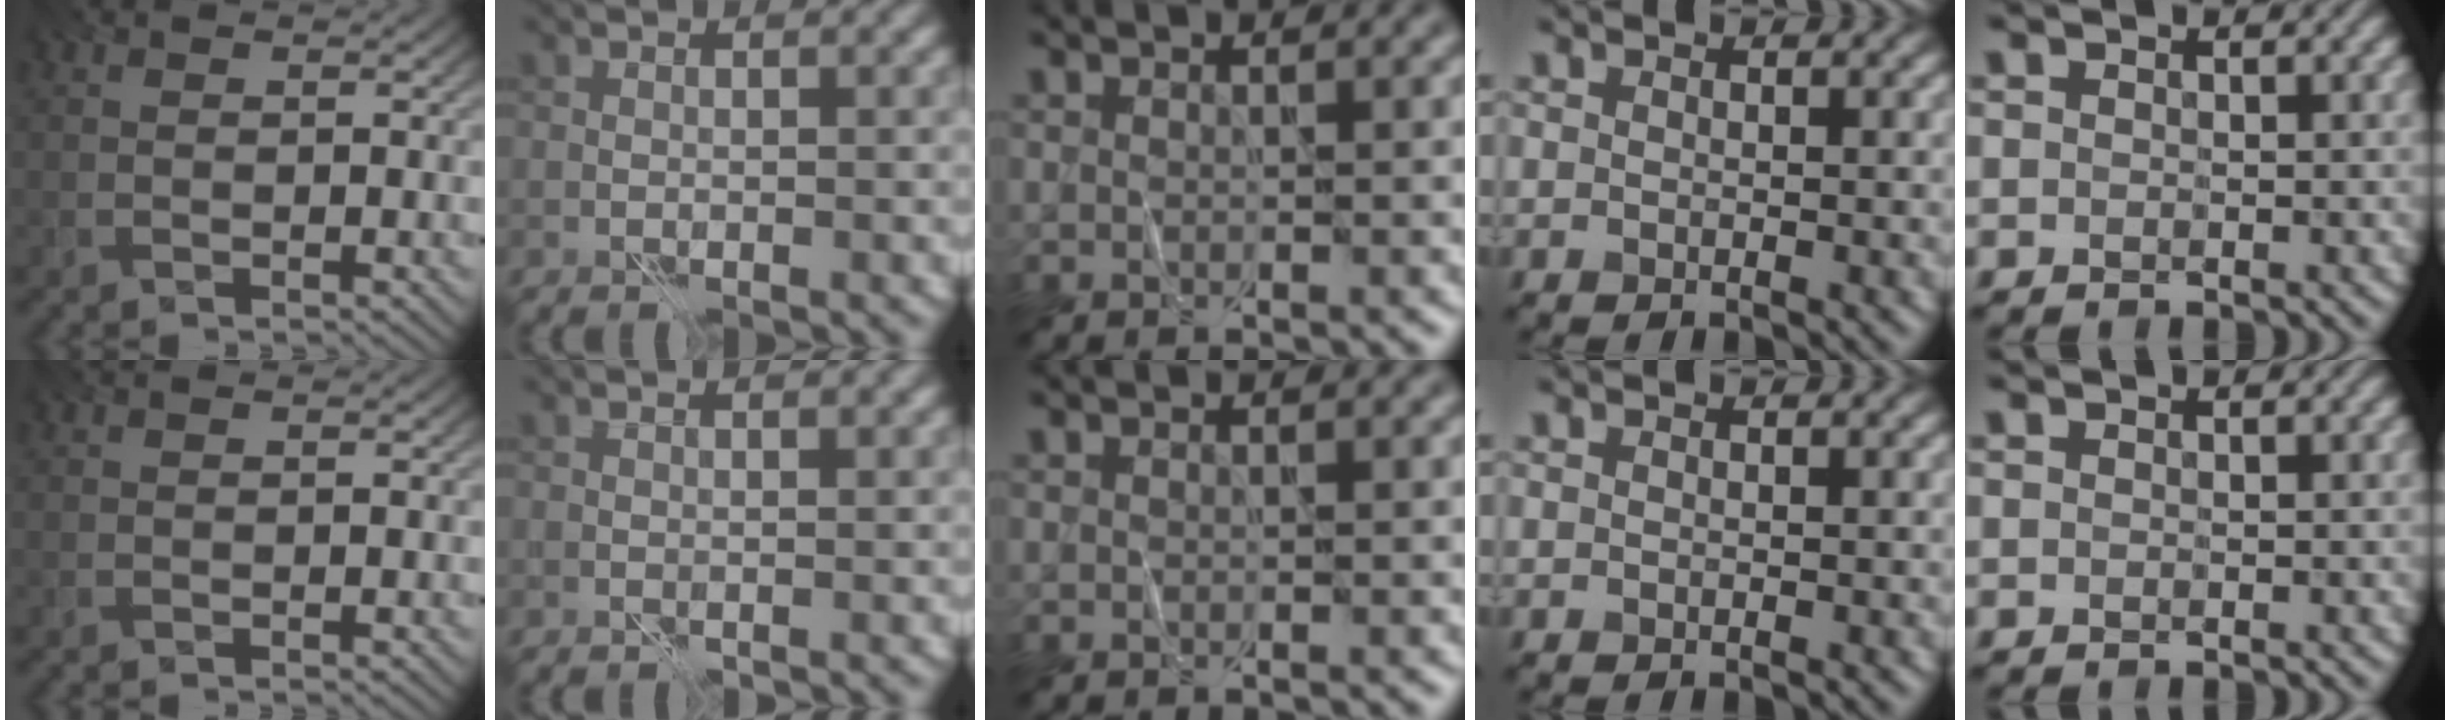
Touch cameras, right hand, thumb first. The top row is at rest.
{"index": {"total": 0.6, "force": [0.5, 0.0, 0.4], "torque": [-0.009, 0.003, 0.007]}}